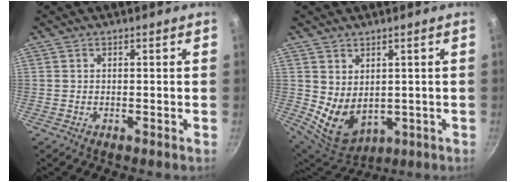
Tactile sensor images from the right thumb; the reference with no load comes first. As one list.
[{"total": 8.5, "force": [1.2, 6.4, 5.5], "torque": [-0.076, -0.029, 0.048]}]